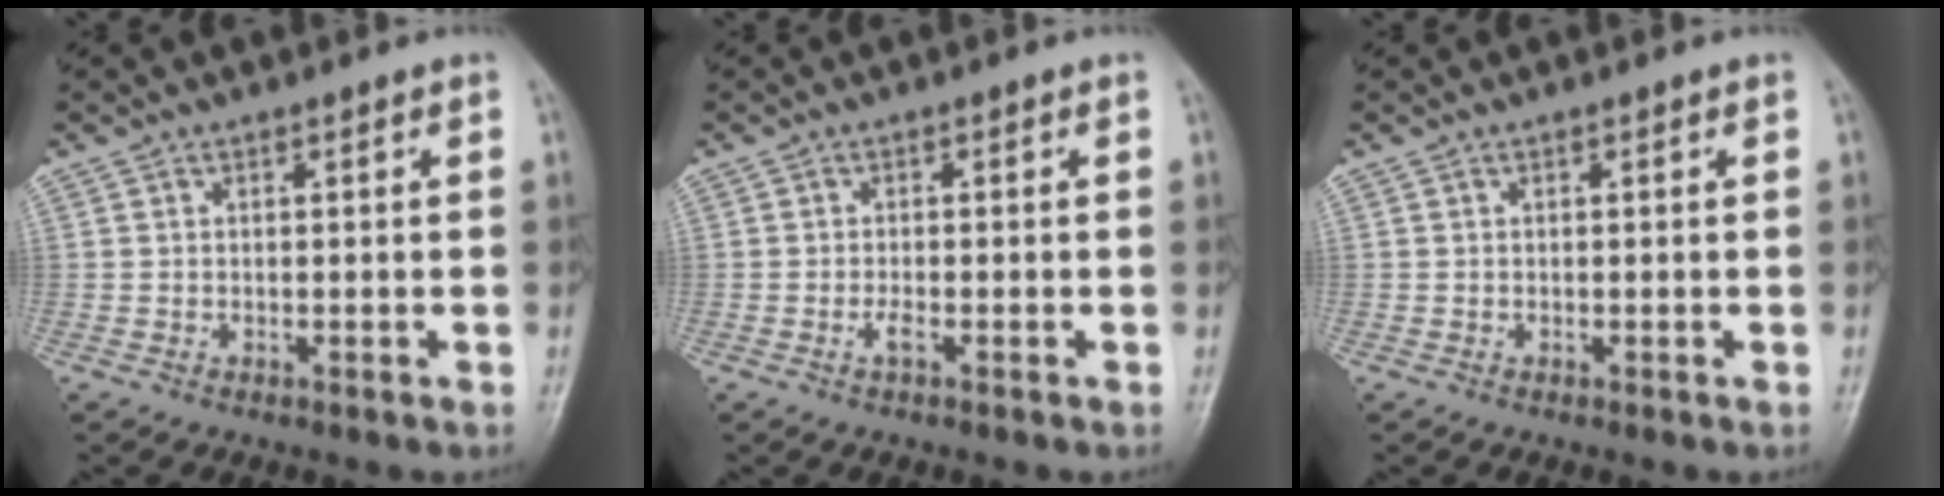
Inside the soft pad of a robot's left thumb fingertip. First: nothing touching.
{"total": 1.5, "force": [-0.7, 0.4, 1.2], "torque": [-0.025, -0.001, -0.015]}
{"total": 0.0}